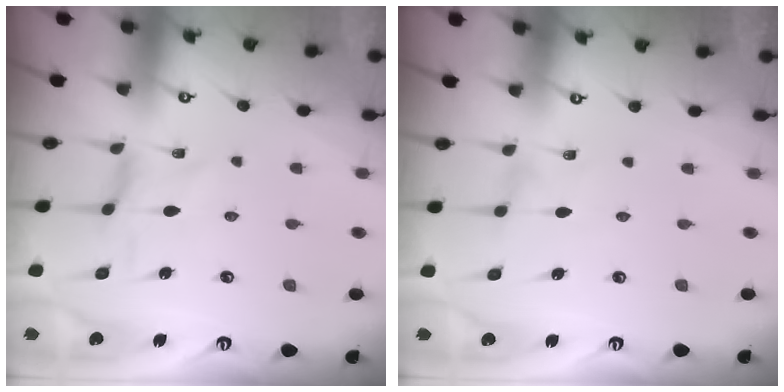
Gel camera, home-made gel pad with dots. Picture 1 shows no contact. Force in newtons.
{"total": 0.0}